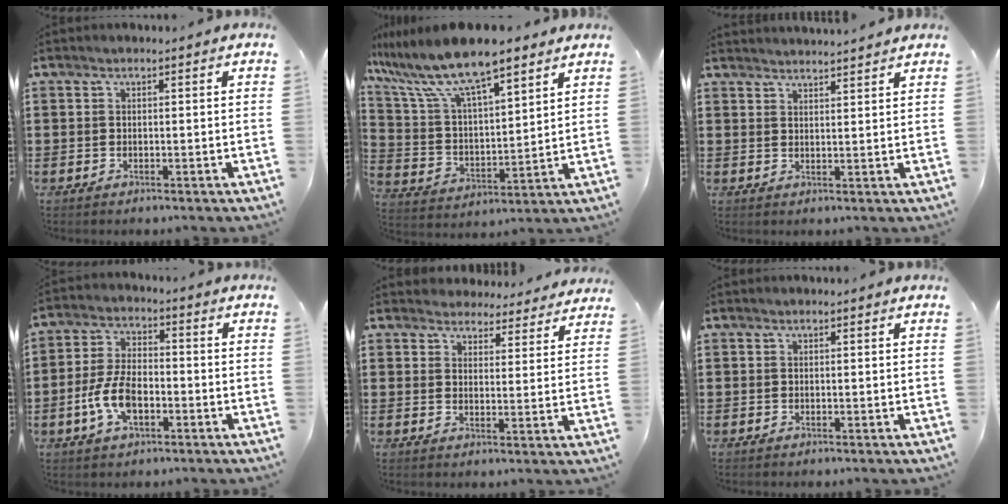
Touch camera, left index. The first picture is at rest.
{"total": 10.4, "force": [8.5, 2.0, 5.7], "torque": [-0.145, -0.038, 0.145]}
{"total": 2.3, "force": [2.3, -0.3, -0.1], "torque": [-0.005, -0.007, 0.045]}
{"total": 7.6, "force": [-2.5, 4.0, 6.0], "torque": [-0.150, -0.003, -0.055]}
{"total": 4.1, "force": [4.0, 0.8, 0.1], "torque": [-0.021, -0.016, 0.072]}
{"total": 0.0}